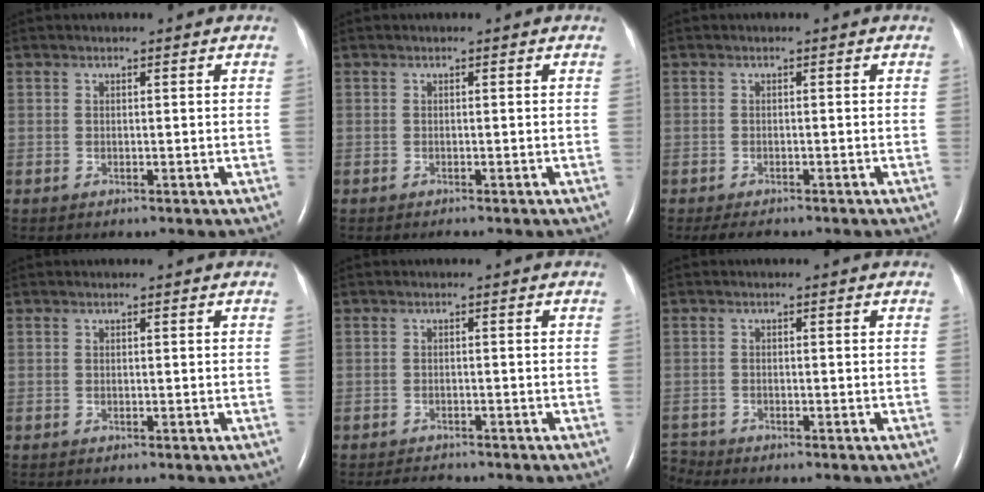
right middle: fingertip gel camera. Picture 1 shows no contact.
{"total": 0.0}
{"total": 2.5, "force": [-2.0, 0.8, 1.2], "torque": [-0.022, -0.006, -0.027]}
{"total": 0.0}
{"total": 2.3, "force": [-2.1, 0.7, 0.4], "torque": [-0.014, -0.007, -0.030]}
{"total": 2.0, "force": [-1.9, -0.1, -0.5], "torque": [0.013, -0.012, -0.034]}